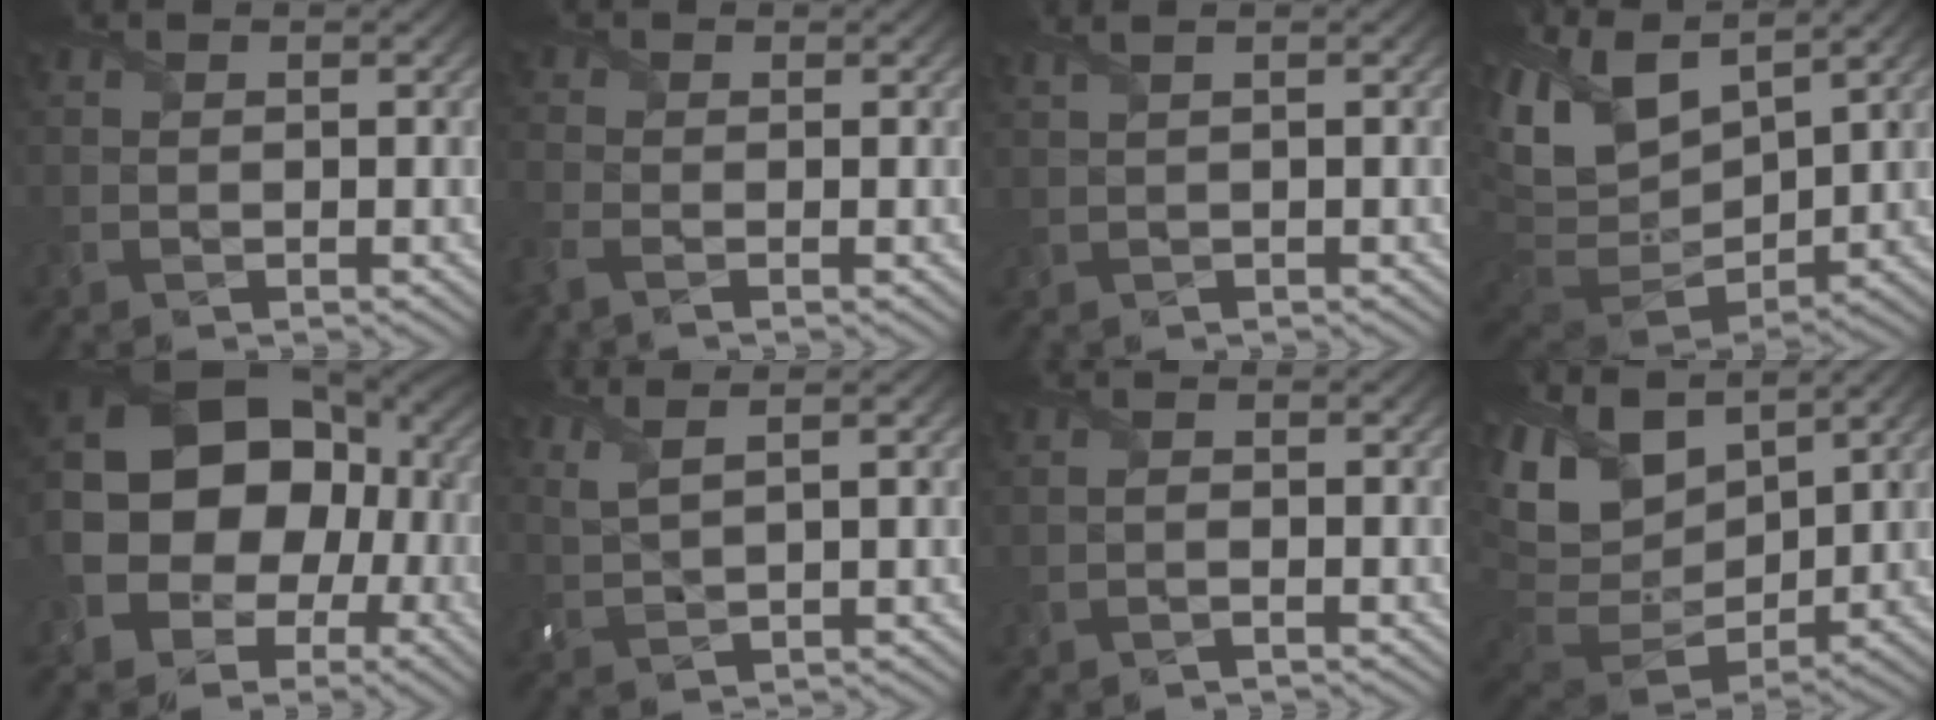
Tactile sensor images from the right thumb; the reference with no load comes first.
{"total": 2.8, "force": [-1.6, 1.0, 2.1], "torque": [-0.065, -0.011, -0.044]}
{"total": 1.9, "force": [1.1, 0.5, 1.5], "torque": [-0.034, 0.004, 0.013]}
{"total": 14.7, "force": [5.2, 8.3, 11.0], "torque": [-0.259, -0.005, 0.119]}
{"total": 16.7, "force": [-3.1, 13.3, 9.6], "torque": [-0.209, -0.017, -0.067]}
{"total": 4.3, "force": [2.9, 1.0, 3.0], "torque": [-0.062, 0.012, 0.053]}
{"total": 0.8, "force": [-0.6, 0.2, 0.5], "torque": [-0.011, -0.002, -0.013]}
{"total": 14.1, "force": [5.7, 8.6, 9.6], "torque": [-0.263, 0.012, 0.109]}